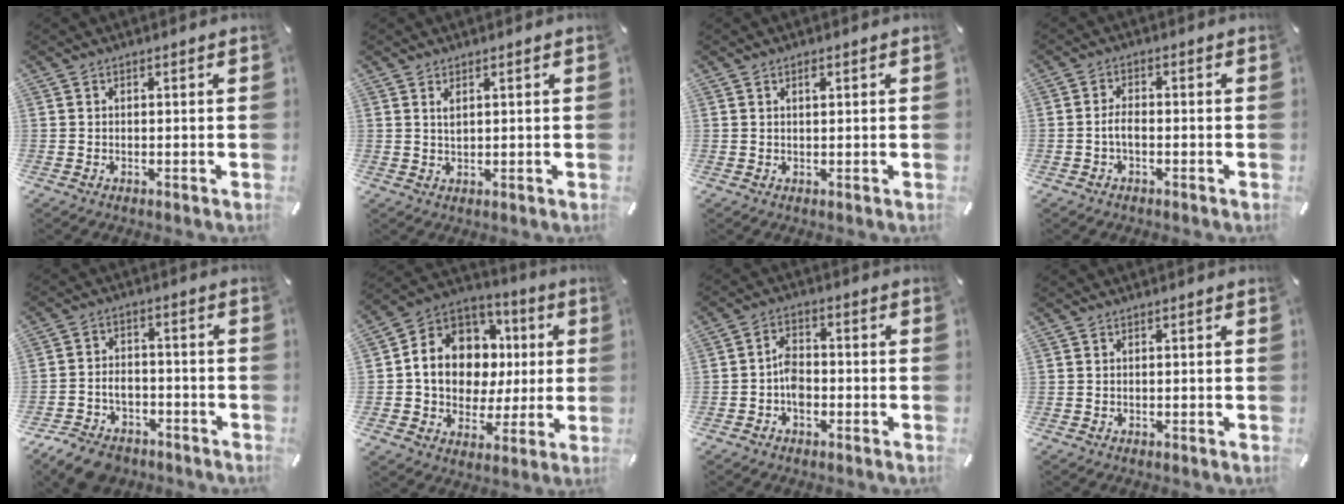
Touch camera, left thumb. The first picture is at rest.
{"total": 1.6, "force": [0.8, 0.6, 1.3], "torque": [-0.029, 0.000, 0.015]}
{"total": 1.0, "force": [0.5, 0.4, 0.8], "torque": [-0.009, -0.001, 0.007]}
{"total": 3.0, "force": [-1.0, 1.3, 2.5], "torque": [-0.056, 0.002, -0.023]}
{"total": 7.8, "force": [-5.5, 5.0, 2.6], "torque": [-0.043, 0.038, -0.099]}
{"total": 12.6, "force": [1.5, 11.1, 5.8], "torque": [-0.129, -0.023, 0.035]}
{"total": 5.0, "force": [-1.9, 3.6, 3.0], "torque": [-0.051, 0.017, -0.032]}
{"total": 0.0}